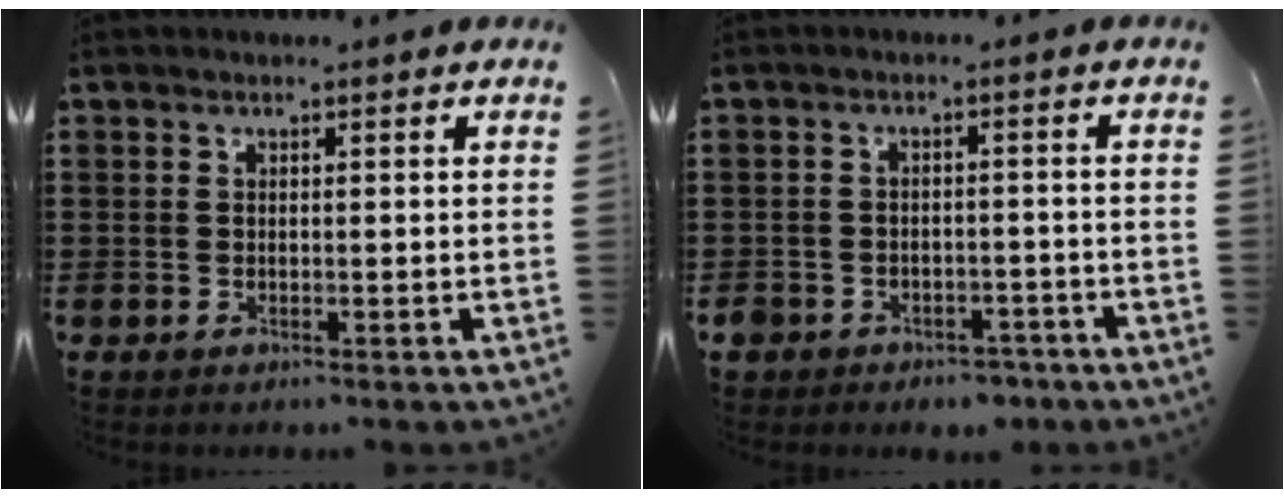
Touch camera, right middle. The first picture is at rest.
{"total": 3.1, "force": [-2.7, 1.4, 0.1], "torque": [-0.015, 0.002, -0.060]}